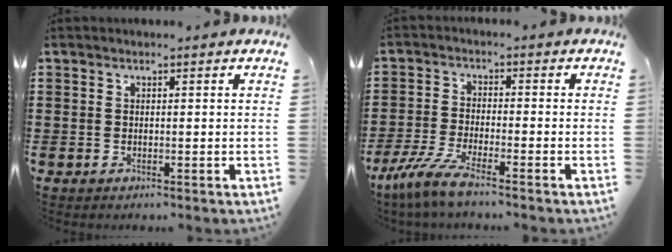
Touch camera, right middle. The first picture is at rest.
{"total": 5.8, "force": [-4.7, 0.3, 3.4], "torque": [-0.091, -0.018, -0.095]}